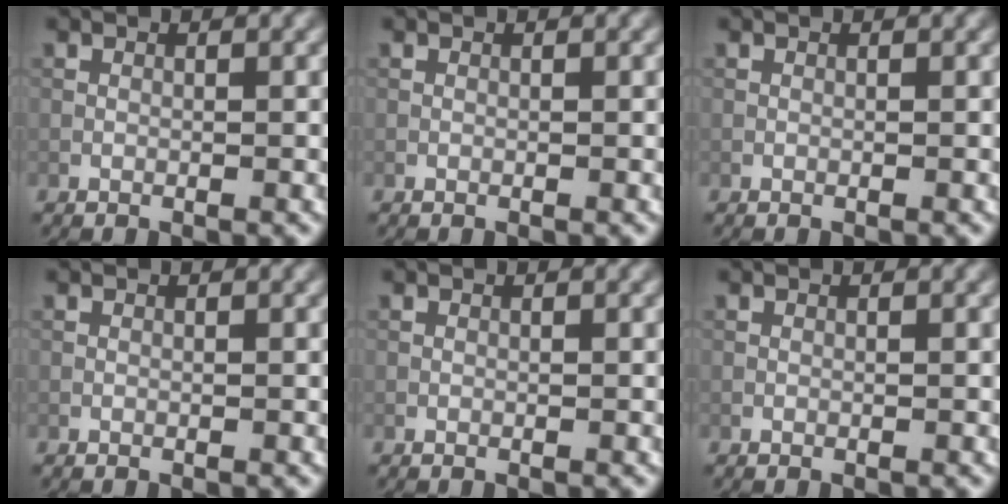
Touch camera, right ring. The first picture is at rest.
{"total": 0.0}
{"total": 0.0}
{"total": 0.0}
{"total": 0.0}
{"total": 0.0}